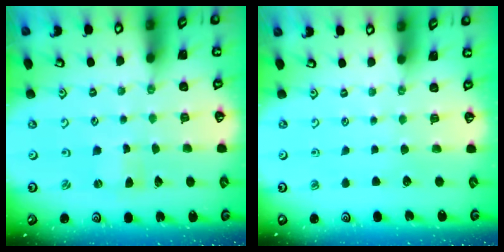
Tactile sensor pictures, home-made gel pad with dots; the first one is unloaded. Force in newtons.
{"total": 0.0}